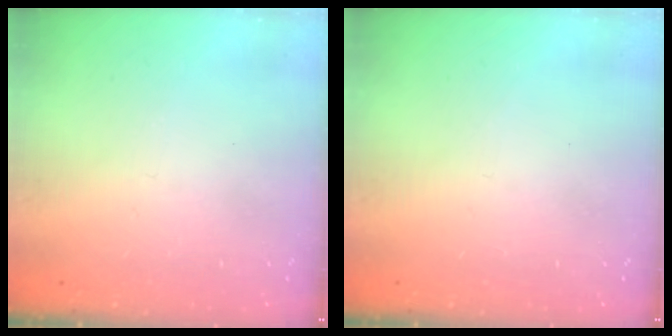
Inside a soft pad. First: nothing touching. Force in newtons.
{"total": 0.0}